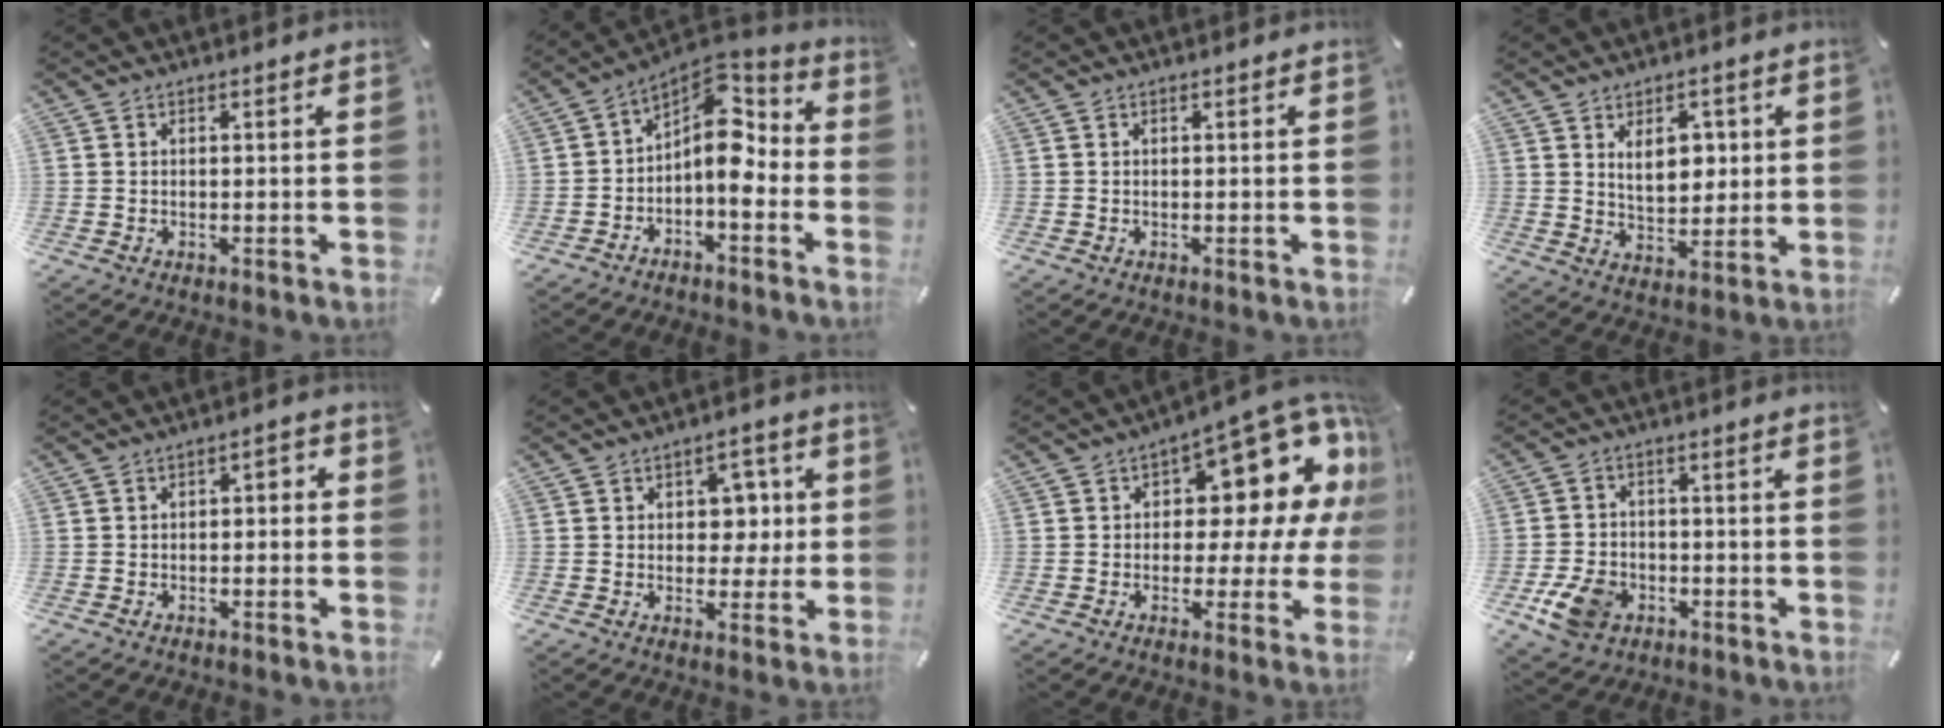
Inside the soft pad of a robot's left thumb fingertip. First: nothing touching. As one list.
[{"total": 9.9, "force": [0.6, 6.1, 7.7], "torque": [-0.111, -0.028, 0.006]}, {"total": 0.0}, {"total": 8.3, "force": [2.8, 5.4, 5.6], "torque": [-0.084, -0.001, 0.044]}, {"total": 2.4, "force": [-1.6, 1.3, 1.2], "torque": [-0.021, 0.015, -0.034]}, {"total": 7.5, "force": [1.0, 6.0, 4.4], "torque": [-0.041, -0.004, 0.010]}, {"total": 14.0, "force": [7.4, 6.6, 9.8], "torque": [-0.117, -0.076, 0.119]}, {"total": 9.0, "force": [-3.7, 6.8, 4.5], "torque": [-0.107, 0.019, -0.068]}]